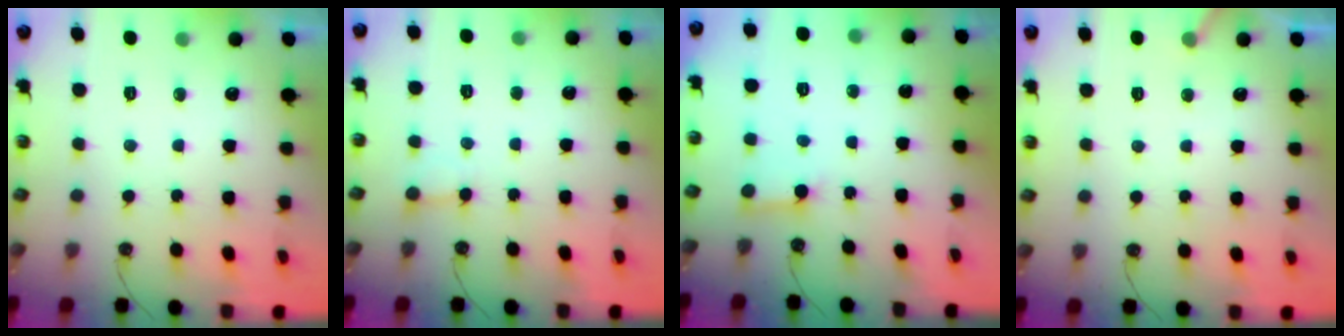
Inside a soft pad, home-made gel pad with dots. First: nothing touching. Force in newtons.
{"total": 2.4, "press": 2.4, "slide": 0.1}
{"total": 2.8, "press": 2.8, "slide": 0.3}
{"total": 5.1, "press": 5.0, "slide": 0.2}